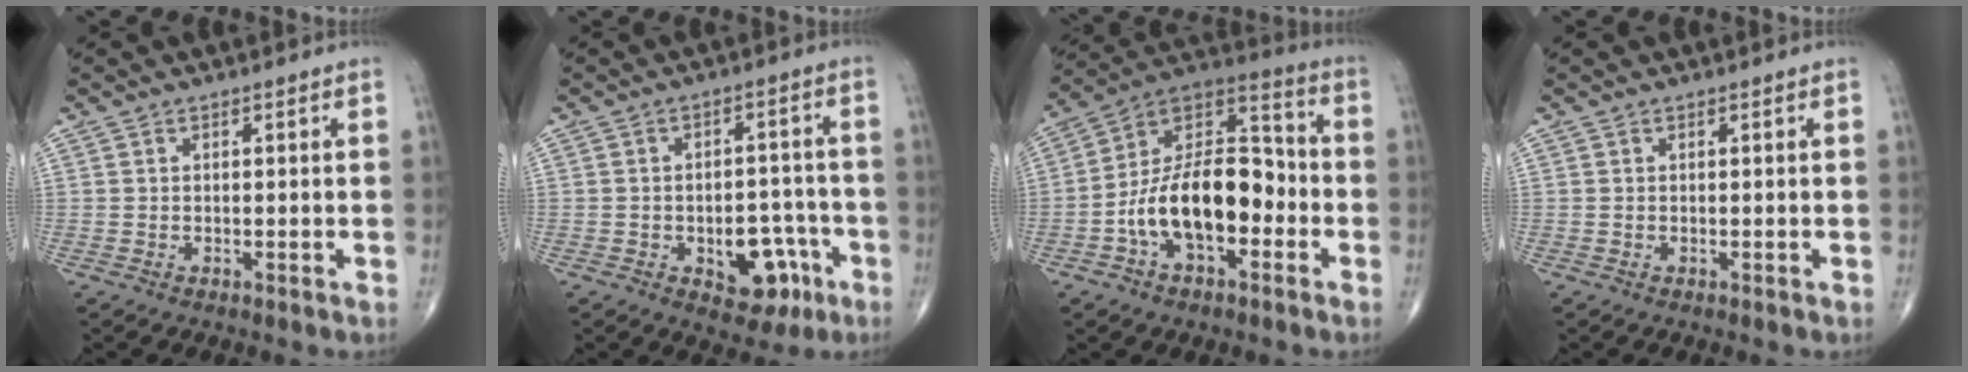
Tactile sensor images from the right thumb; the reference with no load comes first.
{"total": 9.9, "force": [-4.1, 6.0, 6.7], "torque": [-0.051, 0.036, -0.046]}
{"total": 18.4, "force": [-4.5, 10.1, 14.7], "torque": [-0.232, 0.053, -0.084]}
{"total": 0.0}